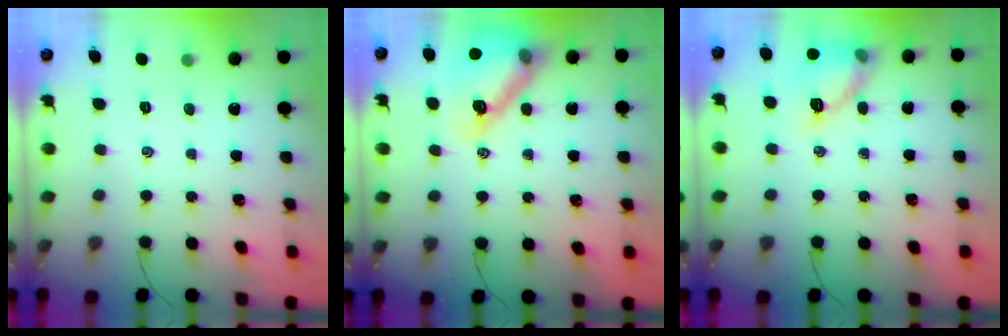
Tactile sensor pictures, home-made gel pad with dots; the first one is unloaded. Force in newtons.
{"total": 18.4, "press": 18.1, "slide": 2.8}
{"total": 12.3, "press": 12.3, "slide": 0.5}